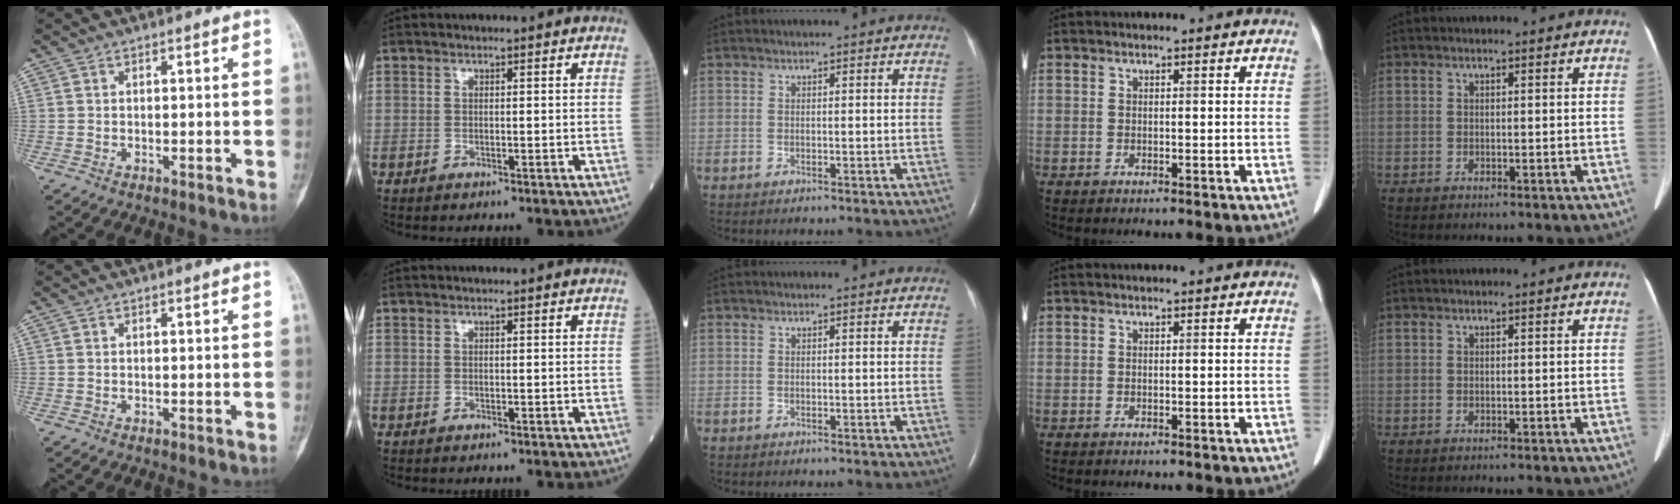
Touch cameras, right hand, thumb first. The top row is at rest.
{}